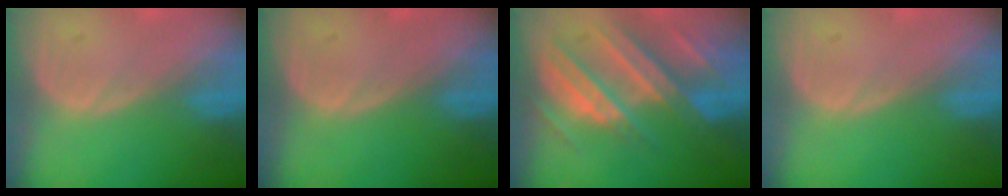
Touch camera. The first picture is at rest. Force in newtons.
{"total": 0.0}
{"total": 10.2, "press": 9.0, "slide": 4.7}
{"total": 0.0}